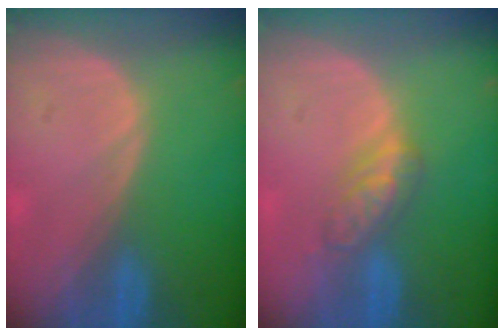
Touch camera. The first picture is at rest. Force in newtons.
{"total": 4.5, "press": 4.5, "slide": 0.7}